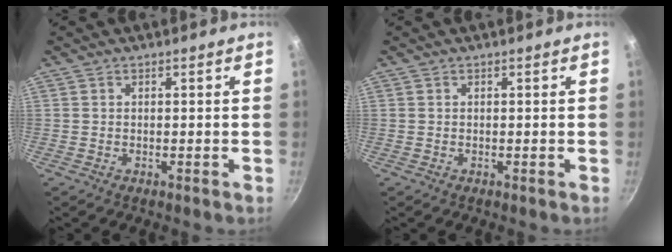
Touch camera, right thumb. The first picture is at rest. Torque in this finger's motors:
{"motor_torque": [0.00, 0.00, 0.01, -0.01, 0.00]}